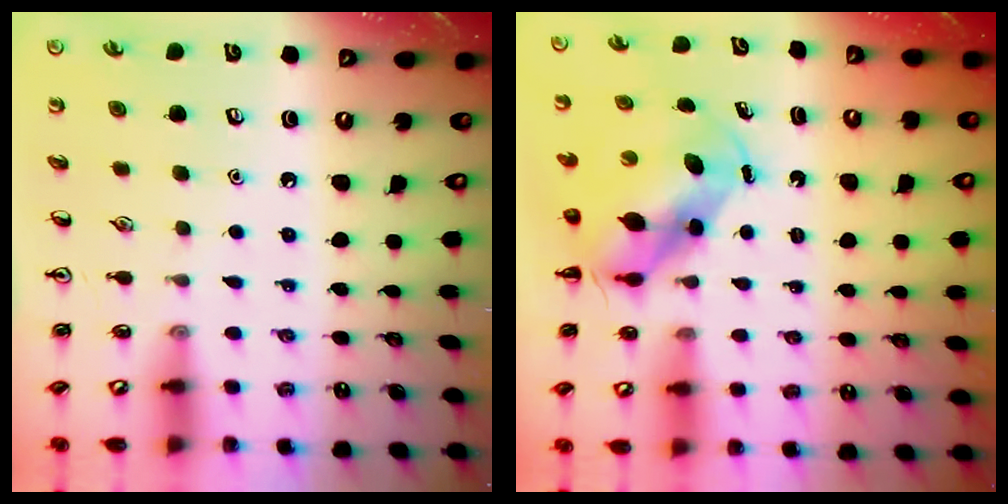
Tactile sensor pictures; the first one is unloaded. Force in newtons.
{"total": 5.6, "press": 5.5, "slide": 1.3}